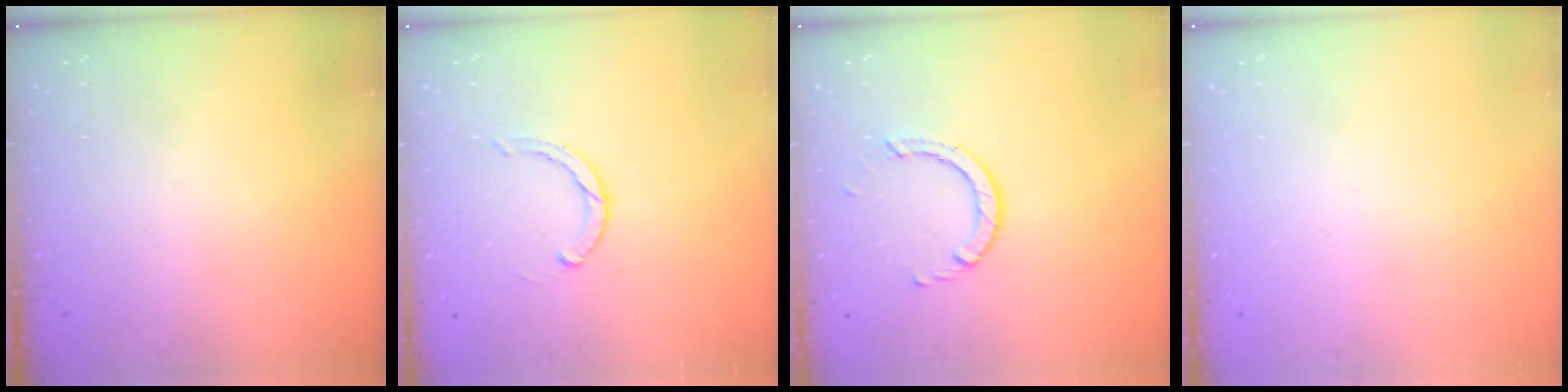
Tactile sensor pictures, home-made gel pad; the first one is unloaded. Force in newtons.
{"total": 2.8, "press": 2.7, "slide": 0.3}
{"total": 3.1, "press": 3.1, "slide": 0.1}
{"total": 0.0}